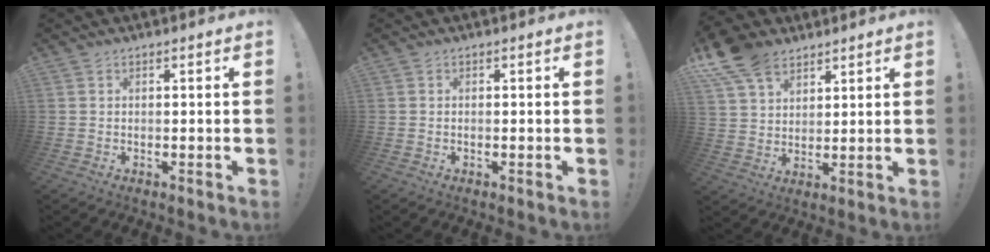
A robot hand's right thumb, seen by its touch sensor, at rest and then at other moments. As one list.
[{"total": 0.0}, {"total": 11.5, "force": [7.8, 7.1, 4.7], "torque": [-0.090, -0.039, 0.154]}]